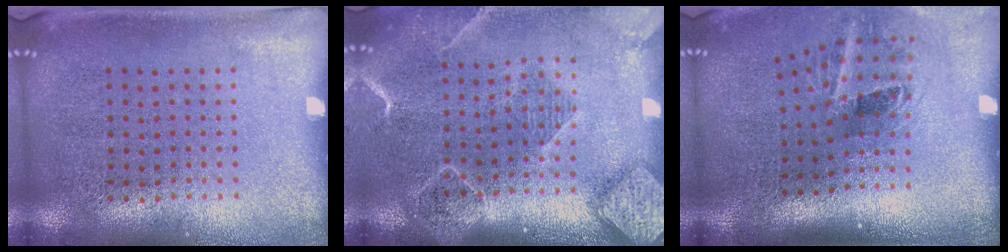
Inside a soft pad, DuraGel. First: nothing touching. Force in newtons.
{"total": 2.4, "press": 2.0, "slide": 1.2}
{"total": 2.1, "press": 1.3, "slide": 1.7}